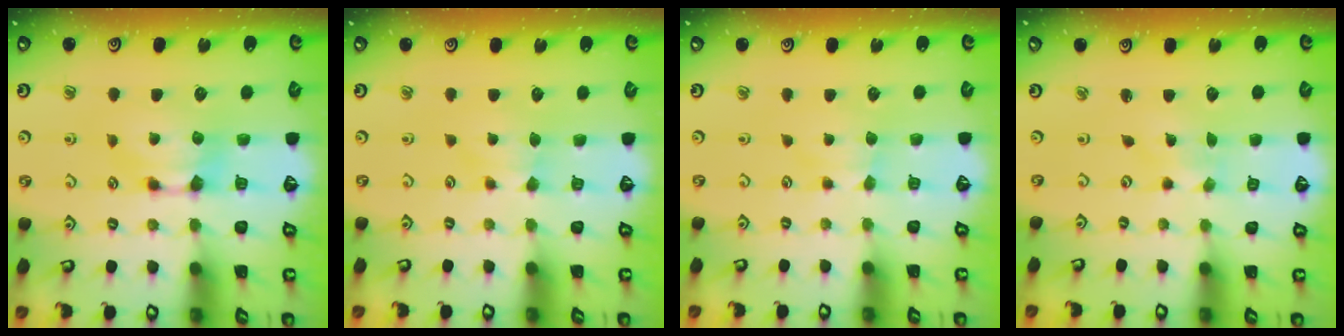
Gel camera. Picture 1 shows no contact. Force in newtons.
{"total": 2.3, "press": 2.2, "slide": 0.6}
{"total": 1.7, "press": 1.6, "slide": 0.5}
{"total": 4.8, "press": 4.7, "slide": 0.8}